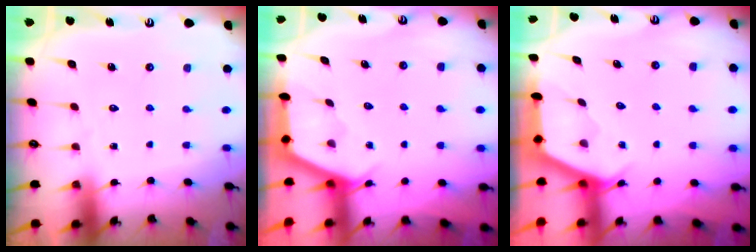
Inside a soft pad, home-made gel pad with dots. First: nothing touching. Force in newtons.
{"total": 2.8, "press": 2.8, "slide": 0.3}
{"total": 2.7, "press": 2.7, "slide": 0.3}